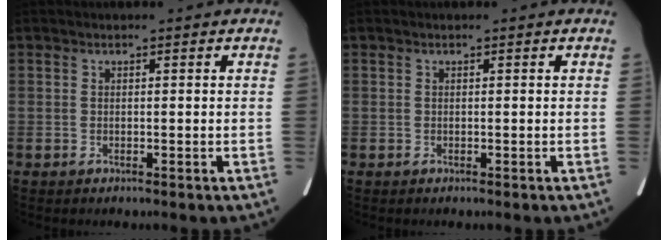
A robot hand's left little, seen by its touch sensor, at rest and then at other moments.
{"total": 0.0}